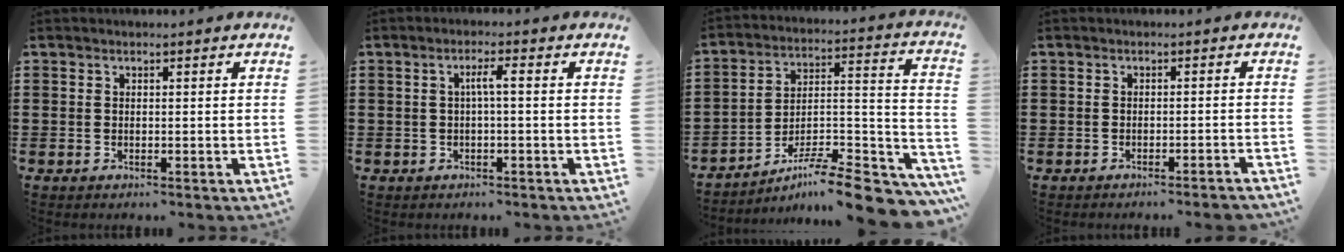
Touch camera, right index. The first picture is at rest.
{"total": 2.5, "force": [-0.1, 0.1, 2.5], "torque": [-0.047, 0.003, -0.006]}
{"total": 10.0, "force": [-8.2, 1.2, 5.6], "torque": [-0.078, 0.013, -0.157]}
{"total": 1.1, "force": [-1.0, -0.2, 0.4], "torque": [-0.007, 0.002, -0.020]}